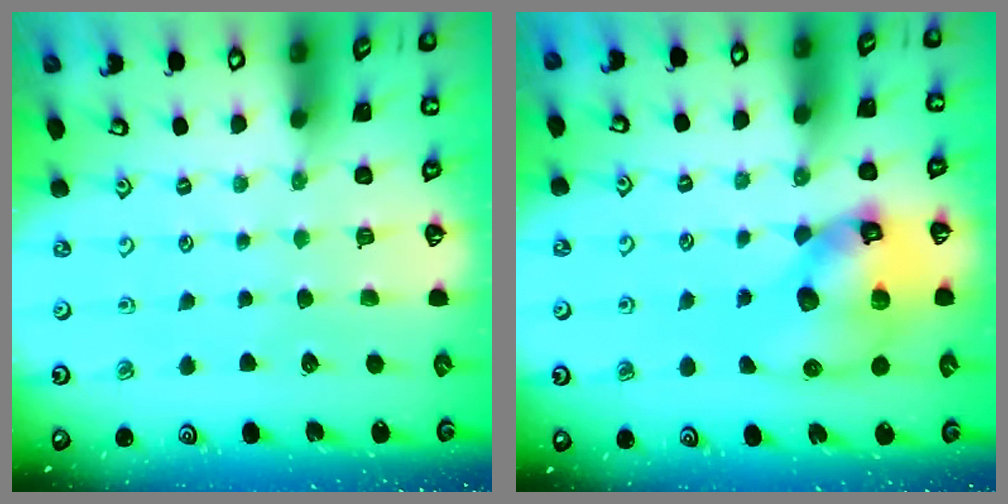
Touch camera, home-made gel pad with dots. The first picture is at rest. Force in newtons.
{"total": 15.2, "press": 15.1, "slide": 2.1}